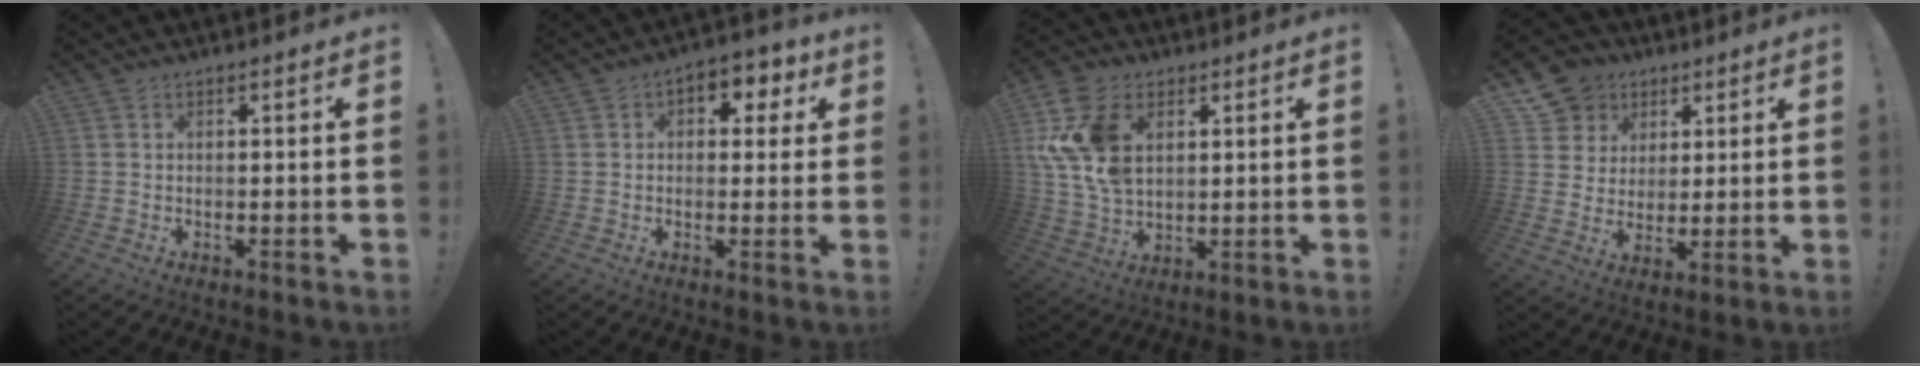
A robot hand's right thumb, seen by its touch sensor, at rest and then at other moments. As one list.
[{"total": 6.0, "force": [1.5, 4.6, 3.5], "torque": [-0.030, -0.004, 0.025]}, {"total": 16.3, "force": [4.8, 11.2, 10.9], "torque": [-0.226, -0.013, 0.093]}, {"total": 10.2, "force": [4.8, 8.7, 1.9], "torque": [-0.027, -0.033, 0.100]}]